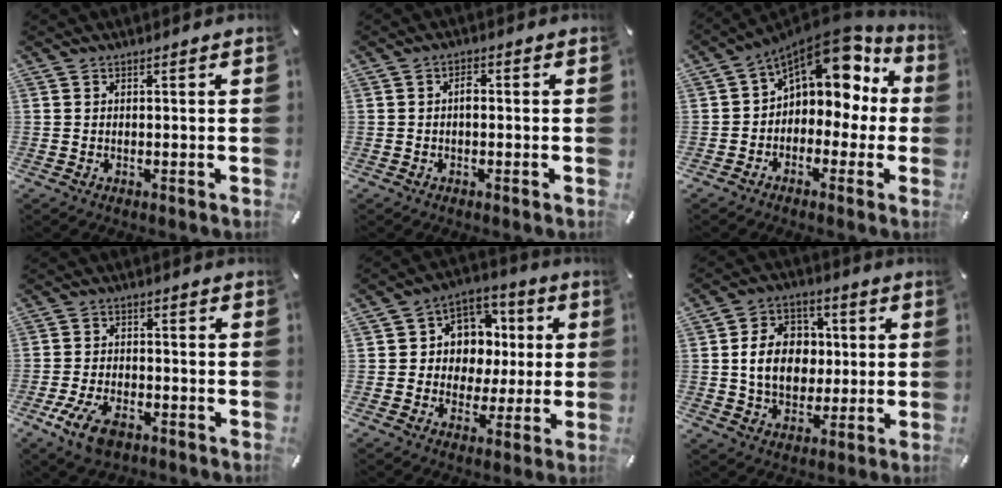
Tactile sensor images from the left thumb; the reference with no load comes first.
{"total": 2.0, "force": [-0.3, 1.0, 1.8], "torque": [-0.036, 0.007, -0.007]}
{"total": 12.1, "force": [6.4, 7.7, 6.7], "torque": [-0.105, -0.046, 0.114]}
{"total": 8.4, "force": [-4.4, 4.7, 5.4], "torque": [-0.127, 0.009, -0.083]}
{"total": 9.9, "force": [0.5, 9.6, 2.5], "torque": [-0.038, 0.001, 0.016]}
{"total": 12.2, "force": [0.6, 10.2, 6.7], "torque": [-0.121, 0.016, 0.016]}